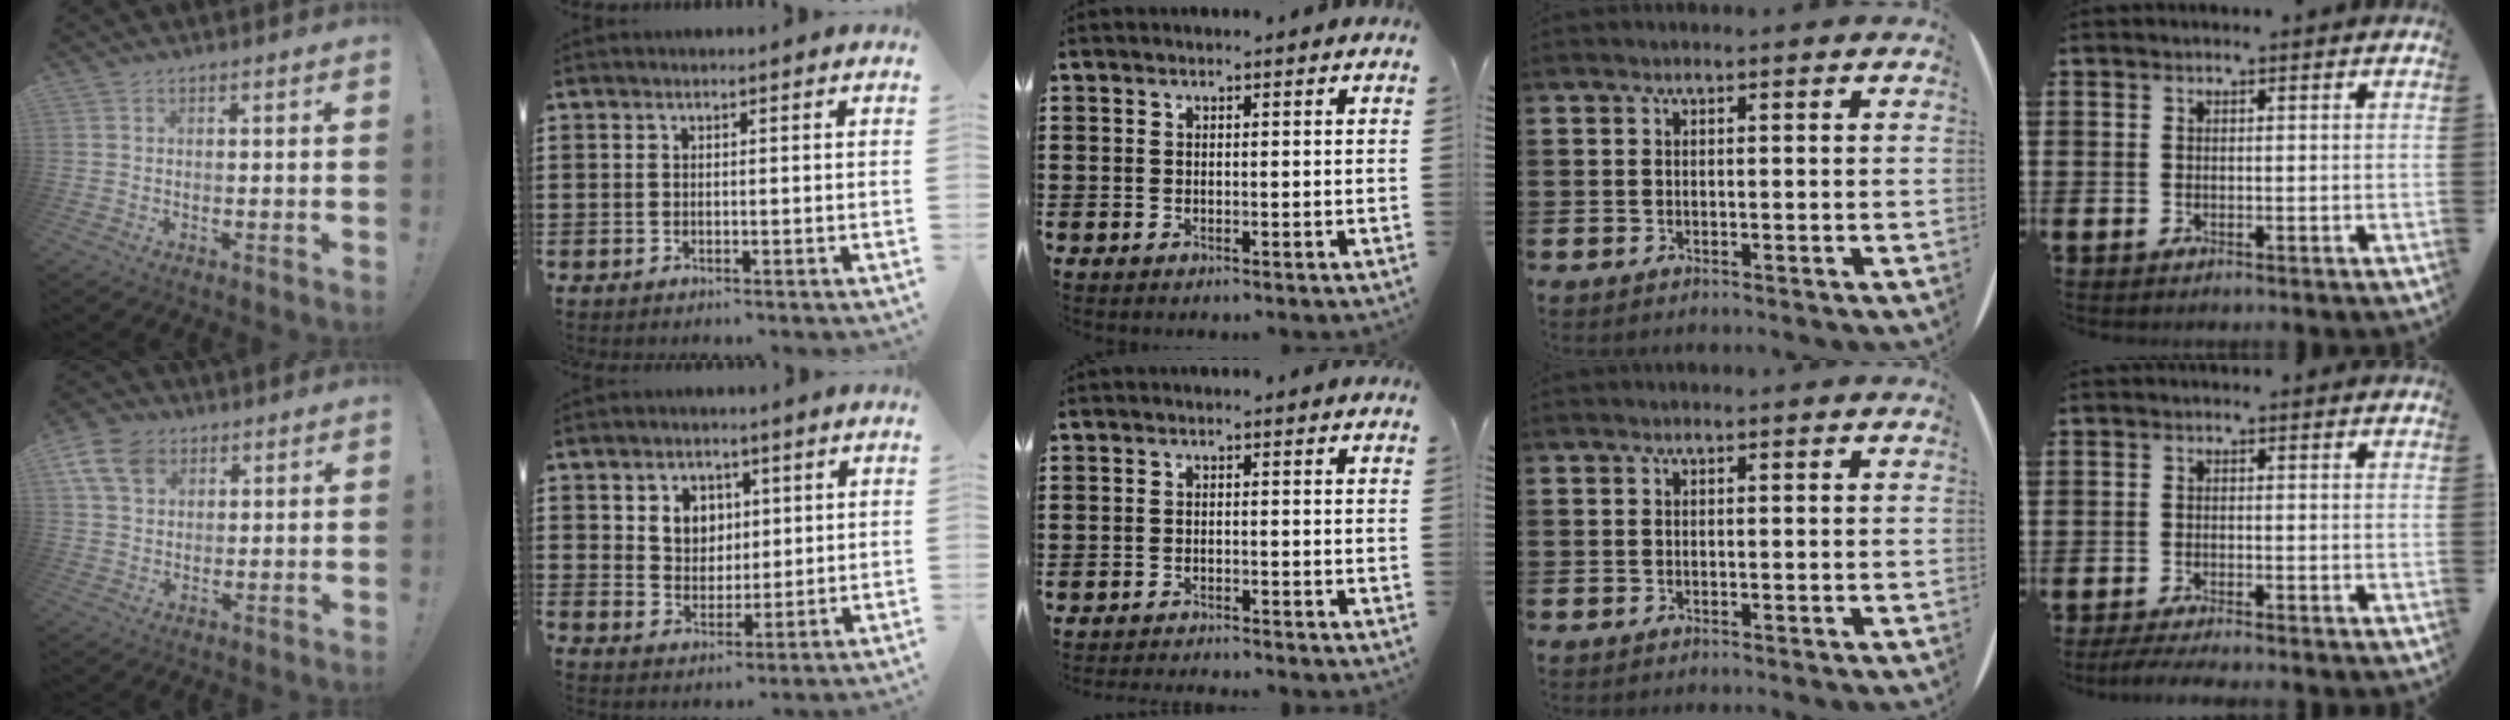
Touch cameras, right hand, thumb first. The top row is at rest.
{"thumb": {"total": 10.0, "force": [5.0, 7.1, 5.0], "torque": [-0.095, -0.014, 0.099]}, "index": {"total": 4.6, "force": [1.9, 4.0, 1.5], "torque": [-0.039, 0.011, 0.032]}, "middle": {"total": 1.3, "force": [-1.3, -0.2, 0.0], "torque": [-0.002, 0.003, -0.027]}, "little": {"total": 1.6, "force": [-1.4, 0.0, 0.8], "torque": [-0.013, 0.001, -0.027]}}